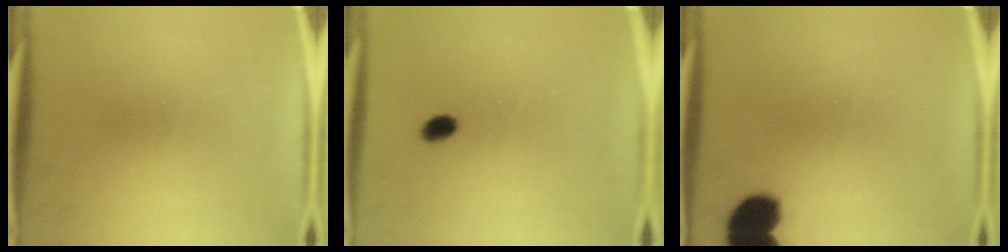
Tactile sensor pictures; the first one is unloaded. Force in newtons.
{"total": 2.4}
{"total": 8.7}